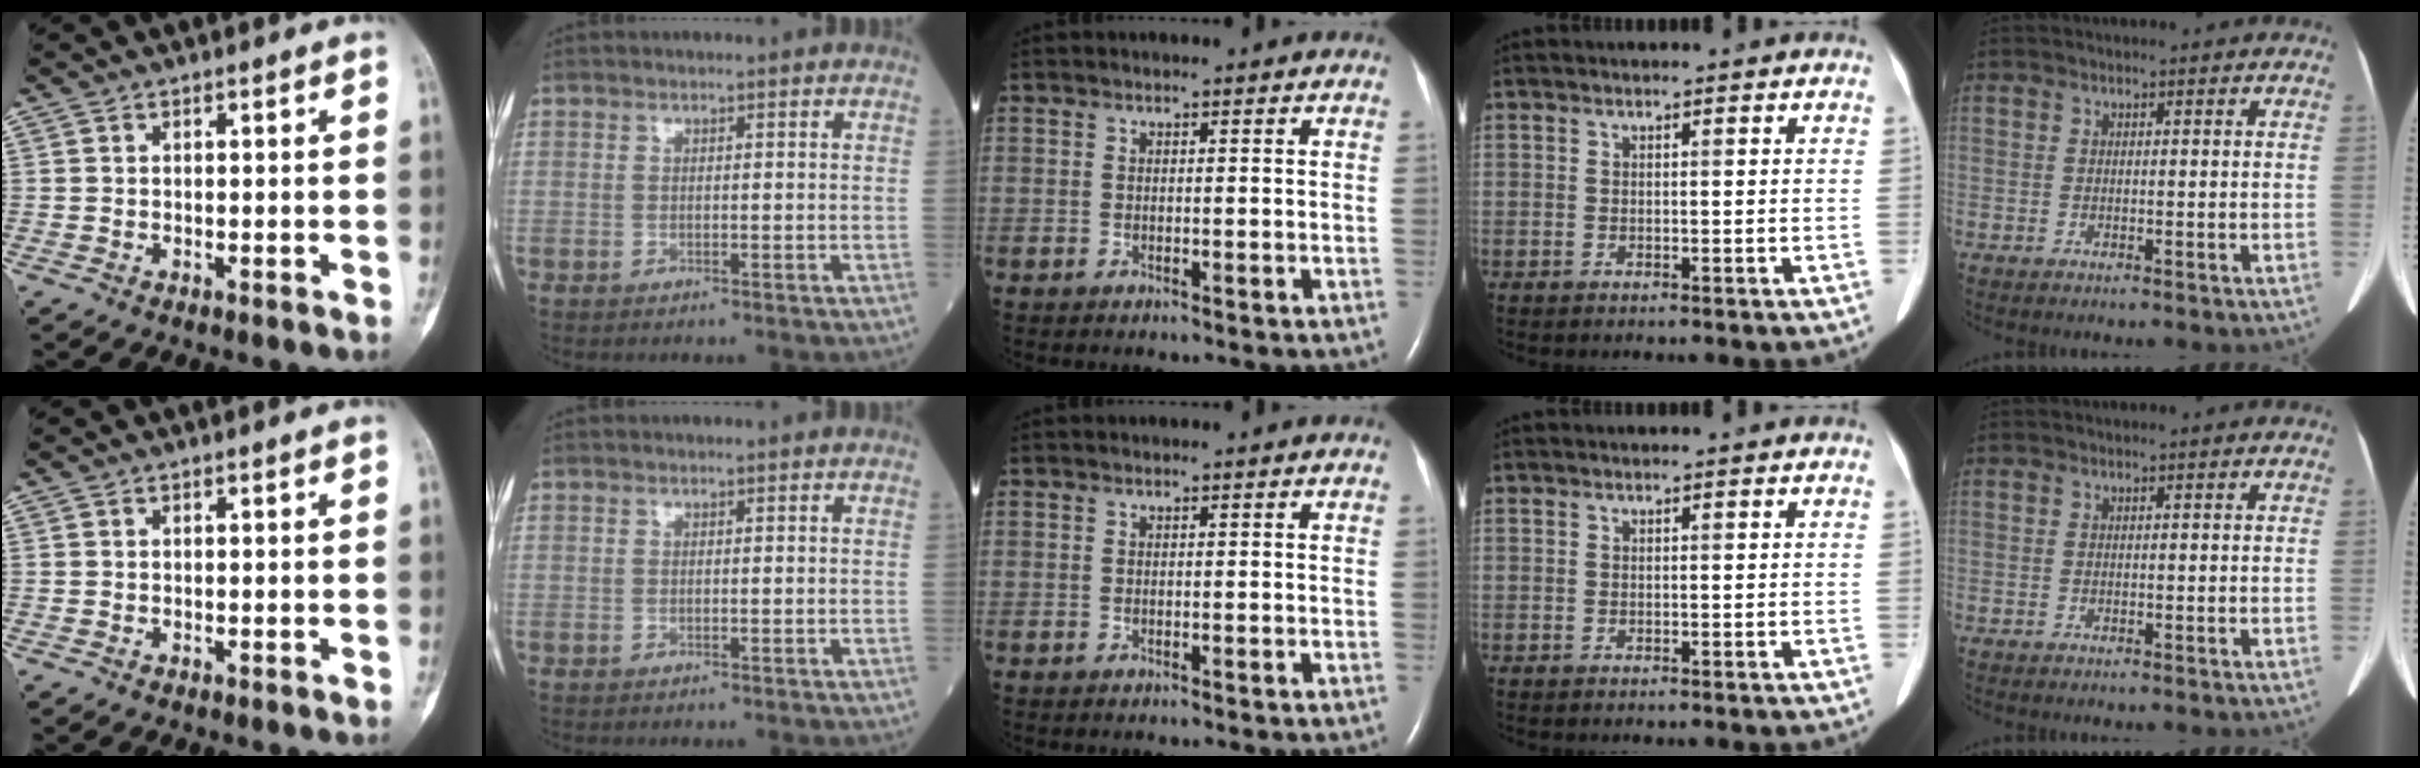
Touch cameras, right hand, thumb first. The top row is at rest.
{}